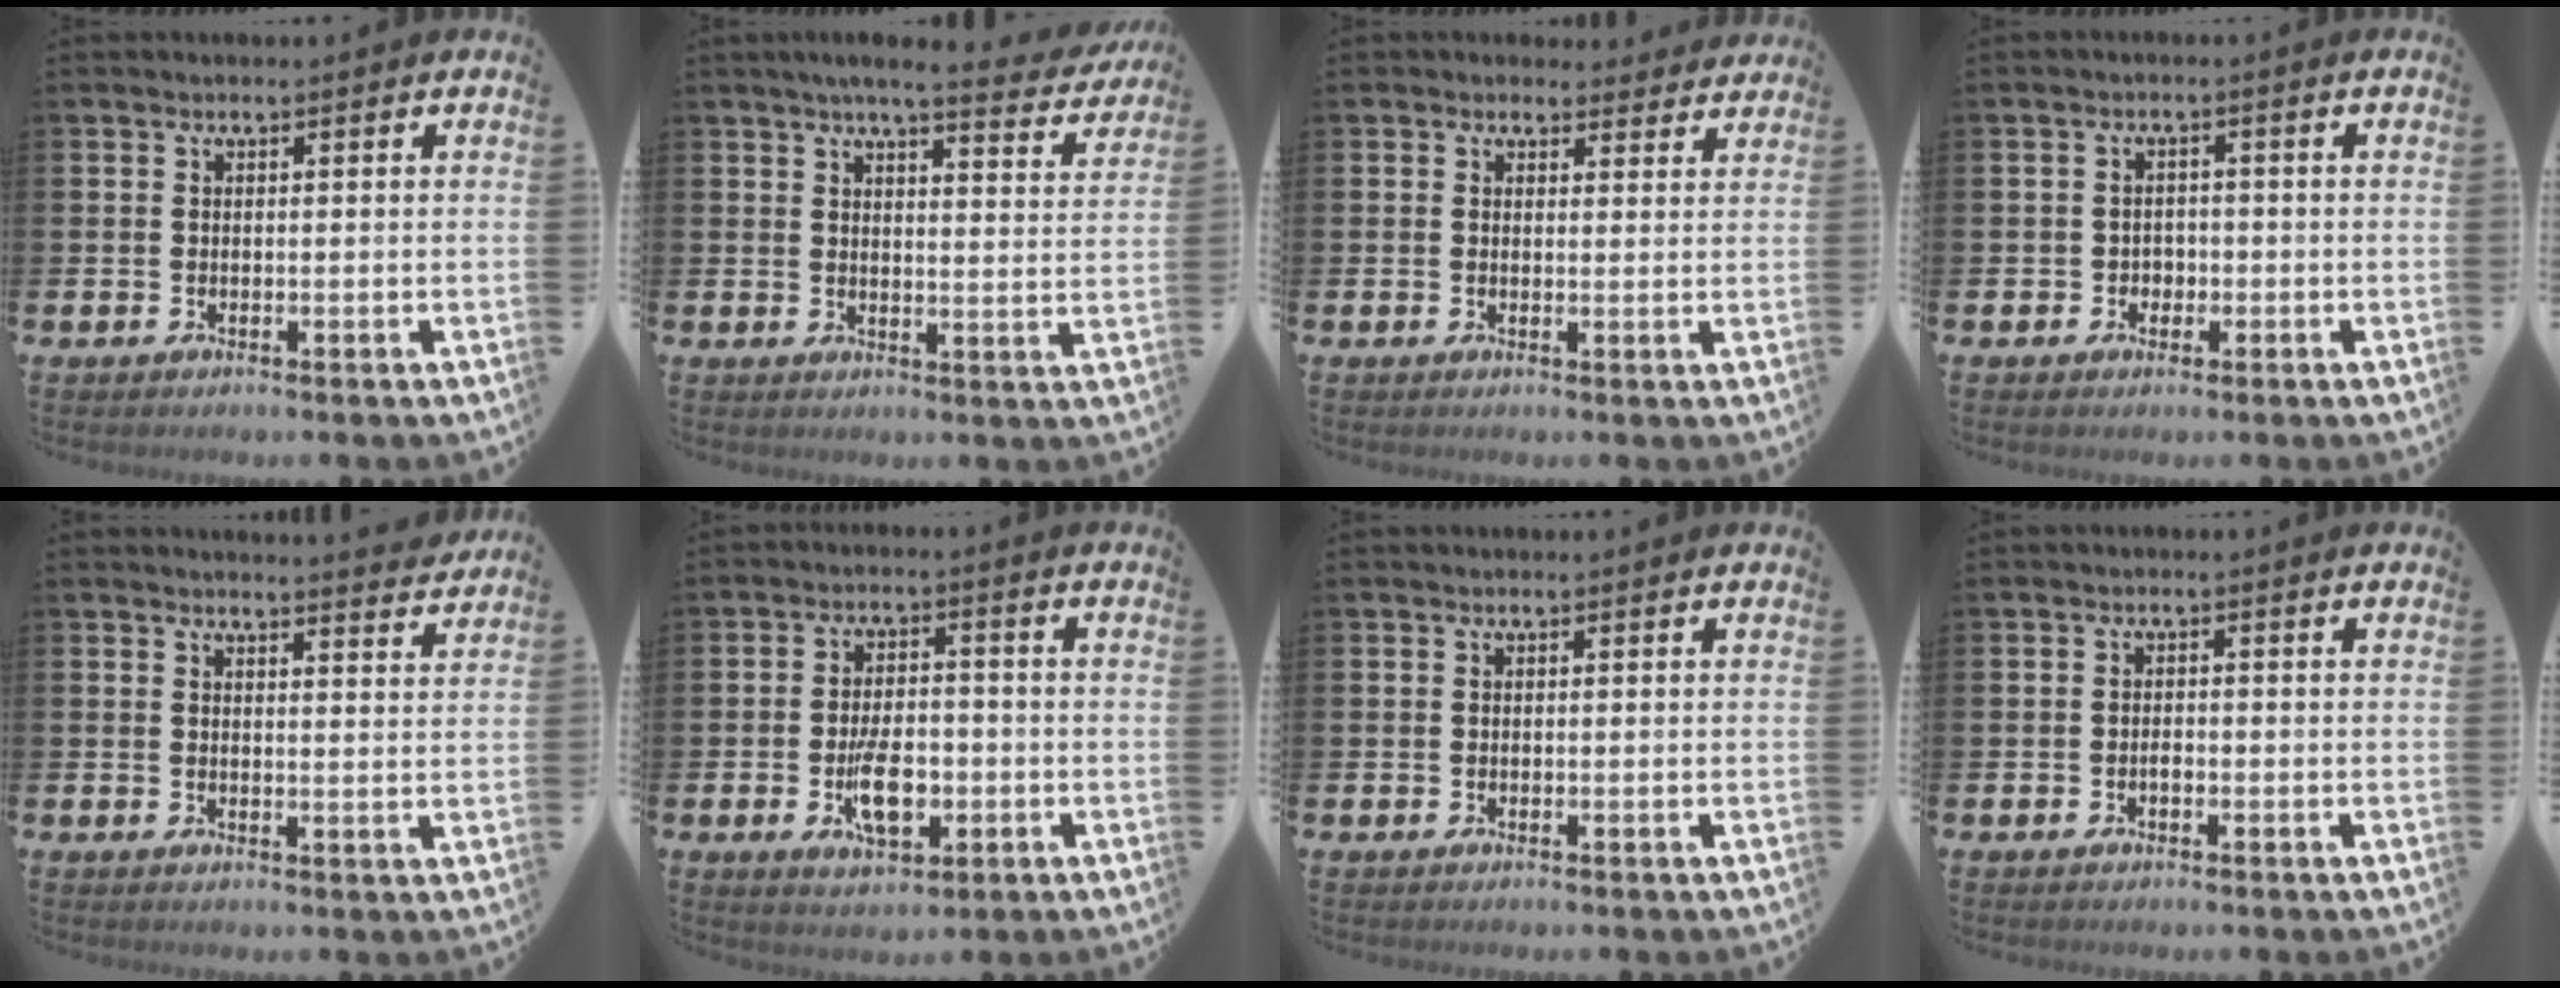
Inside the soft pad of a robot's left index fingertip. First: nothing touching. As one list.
[{"total": 5.1, "force": [4.7, 0.1, 2.0], "torque": [-0.043, -0.026, 0.078]}, {"total": 2.4, "force": [2.2, 0.9, 0.0], "torque": [0.003, -0.009, 0.038]}, {"total": 1.8, "force": [-0.7, 1.7, 0.4], "torque": [-0.012, 0.004, -0.017]}, {"total": 3.3, "force": [3.3, -0.2, 0.0], "torque": [0.010, -0.028, 0.056]}, {"total": 6.7, "force": [-1.8, 3.2, 5.5], "torque": [-0.097, 0.002, -0.034]}, {"total": 0.0}, {"total": 1.0, "force": [-0.5, 0.5, 0.7], "torque": [-0.013, 0.000, -0.010]}]